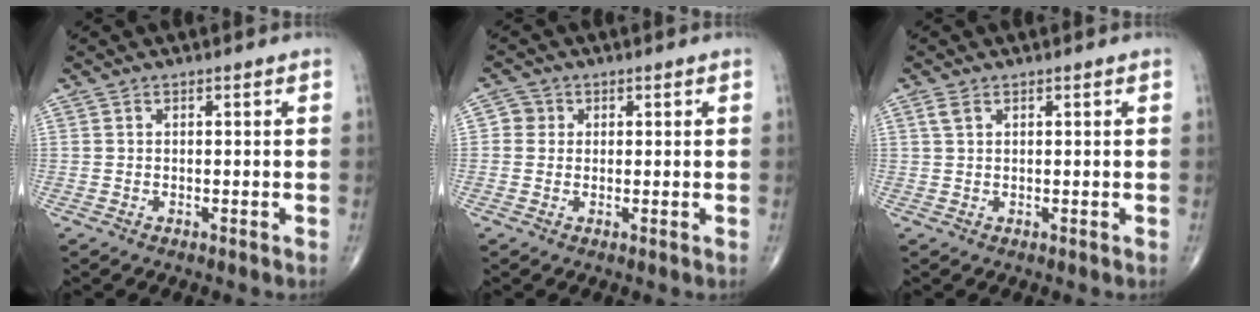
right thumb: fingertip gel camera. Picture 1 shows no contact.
{"total": 2.6, "force": [0.3, 2.5, 0.6], "torque": [0.008, 0.004, -0.001]}
{"total": 1.5, "force": [0.8, 0.8, 1.1], "torque": [-0.029, 0.010, 0.020]}